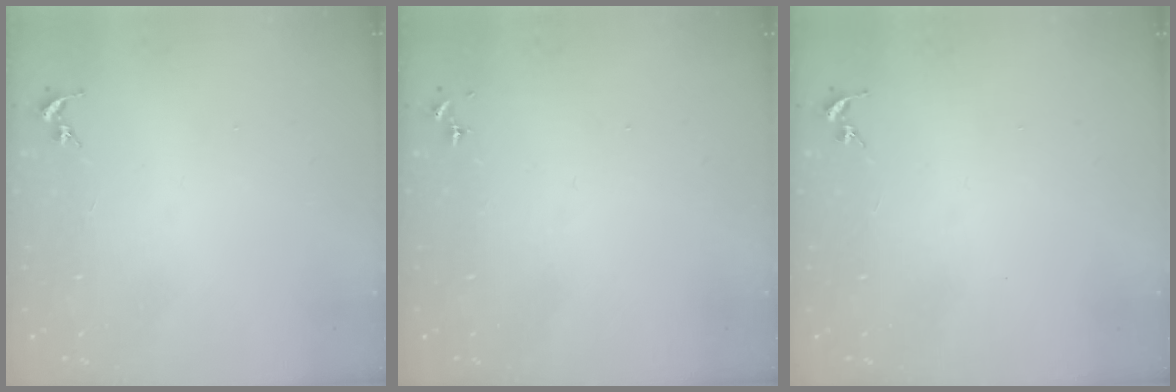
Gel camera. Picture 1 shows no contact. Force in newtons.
{"total": 0.0}
{"total": 0.0}